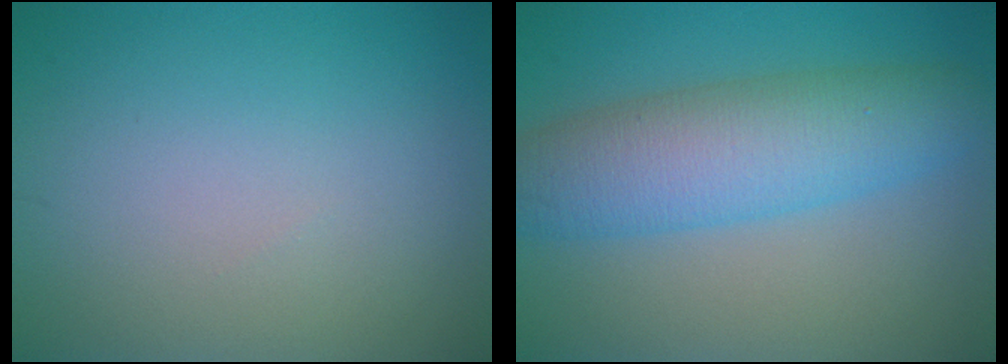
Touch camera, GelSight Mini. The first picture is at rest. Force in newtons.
{"total": 7.4, "press": 7.4, "slide": 0.1}